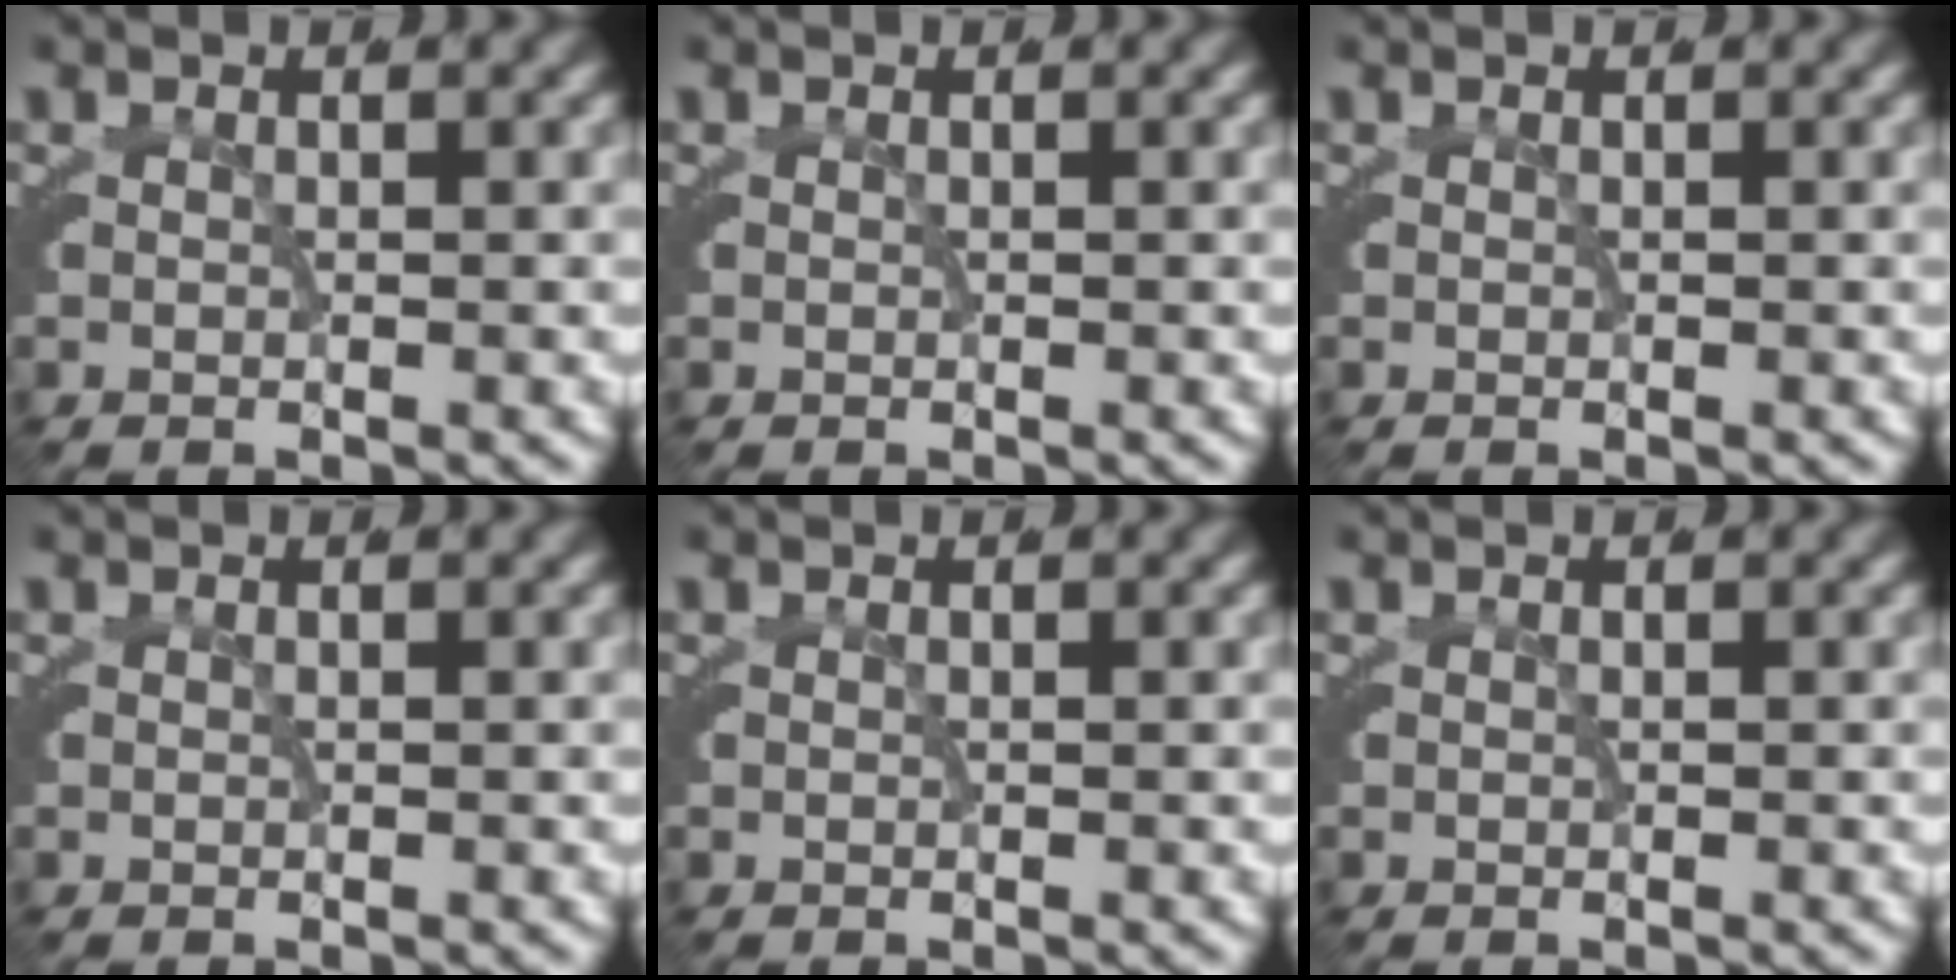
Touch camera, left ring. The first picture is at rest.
{"total": 0.0}
{"total": 0.0}
{"total": 0.0}
{"total": 0.0}
{"total": 0.0}